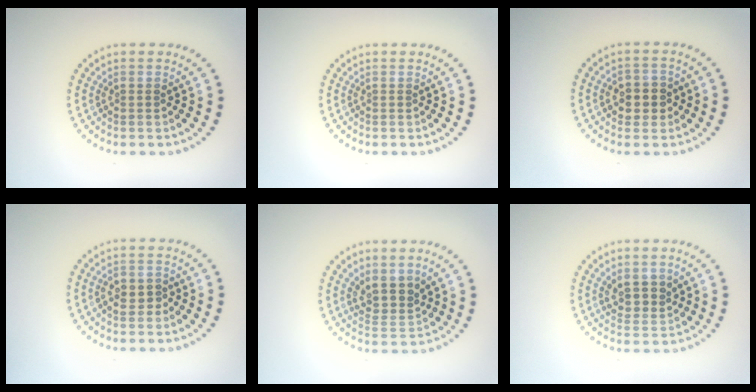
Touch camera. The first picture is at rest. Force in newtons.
{"total": 0.0}
{"total": 2.8, "press": 2.7, "slide": 0.7}
{"total": 1.6, "press": 1.5, "slide": 0.5}
{"total": 2.9, "press": 2.3, "slide": 1.7}
{"total": 2.6, "press": 2.3, "slide": 1.2}